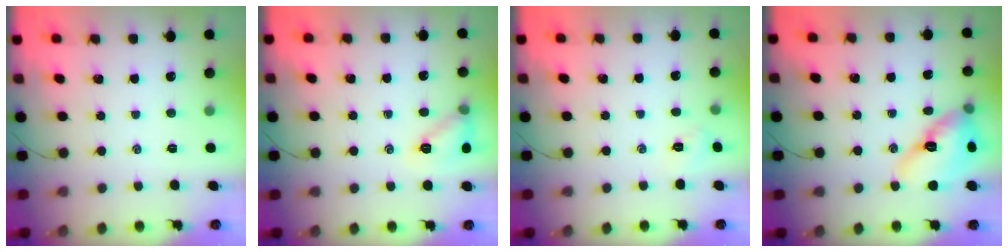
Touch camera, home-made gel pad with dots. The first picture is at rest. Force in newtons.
{"total": 9.7, "press": 9.7, "slide": 0.7}
{"total": 2.6, "press": 2.4, "slide": 0.8}
{"total": 14.4, "press": 14.1, "slide": 3.1}